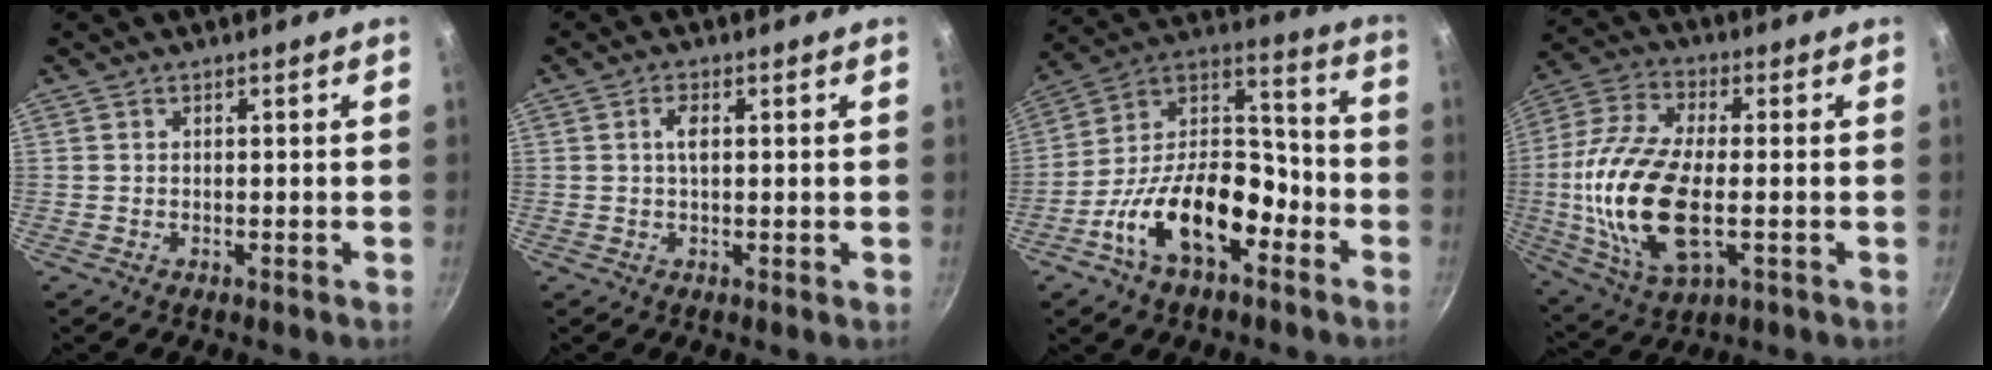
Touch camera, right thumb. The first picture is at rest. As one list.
[{"total": 1.6, "force": [0.5, 0.1, 1.5], "torque": [-0.030, 0.001, 0.008]}, {"total": 19.8, "force": [-9.1, 10.6, 14.1], "torque": [-0.207, 0.072, -0.170]}, {"total": 19.6, "force": [-2.1, 9.3, 17.1], "torque": [-0.353, 0.003, -0.046]}]